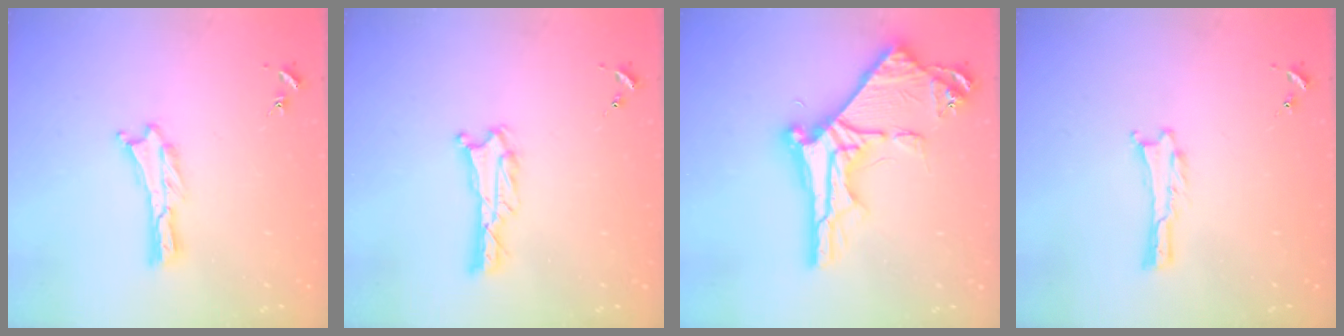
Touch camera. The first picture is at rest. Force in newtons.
{"total": 0.7, "press": 0.7, "slide": 0.1}
{"total": 10.7, "press": 10.6, "slide": 1.2}
{"total": 0.0}